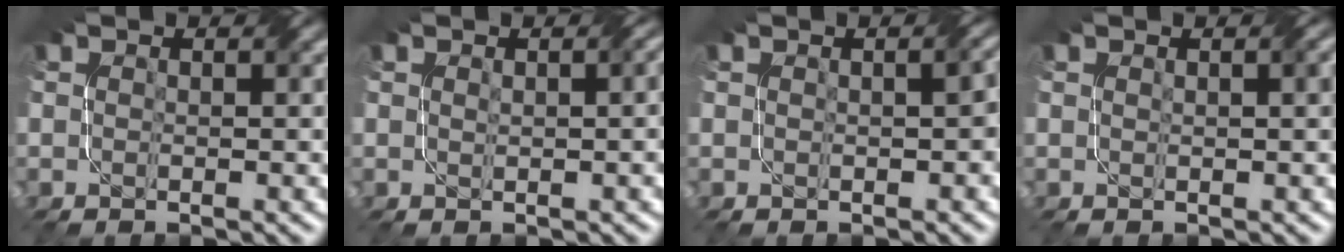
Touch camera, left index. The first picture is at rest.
{"total": 2.6, "force": [0.5, 0.9, 2.3], "torque": [-0.020, 0.009, 0.009]}
{"total": 1.8, "force": [0.2, 0.4, 1.8], "torque": [-0.025, 0.007, 0.003]}
{"total": 2.1, "force": [0.7, 0.7, 1.9], "torque": [-0.018, 0.005, 0.006]}